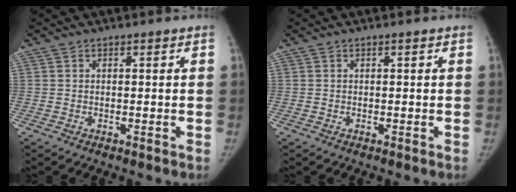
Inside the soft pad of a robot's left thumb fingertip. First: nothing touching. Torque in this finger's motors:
{"motor_torque": [0.03, 0.03, 0.22, -0.18, 0.01]}